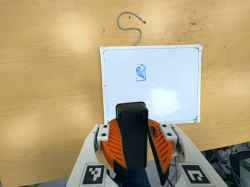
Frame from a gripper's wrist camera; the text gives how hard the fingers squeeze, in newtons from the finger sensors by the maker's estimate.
{"total": 11.0, "left": 10.8, "right": 11.1}